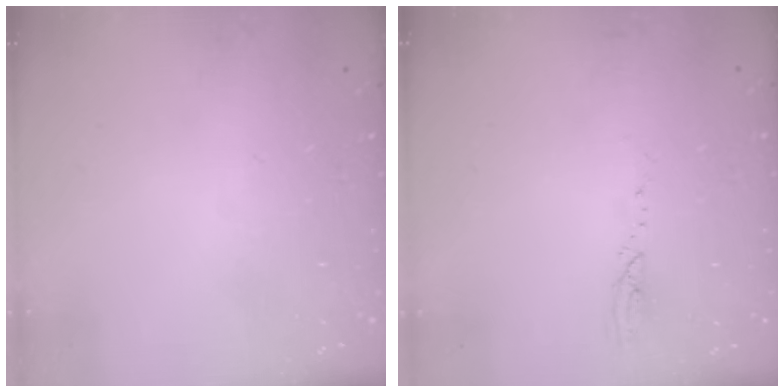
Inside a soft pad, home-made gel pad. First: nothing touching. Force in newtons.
{"total": 2.4, "press": 2.4, "slide": 0.3}